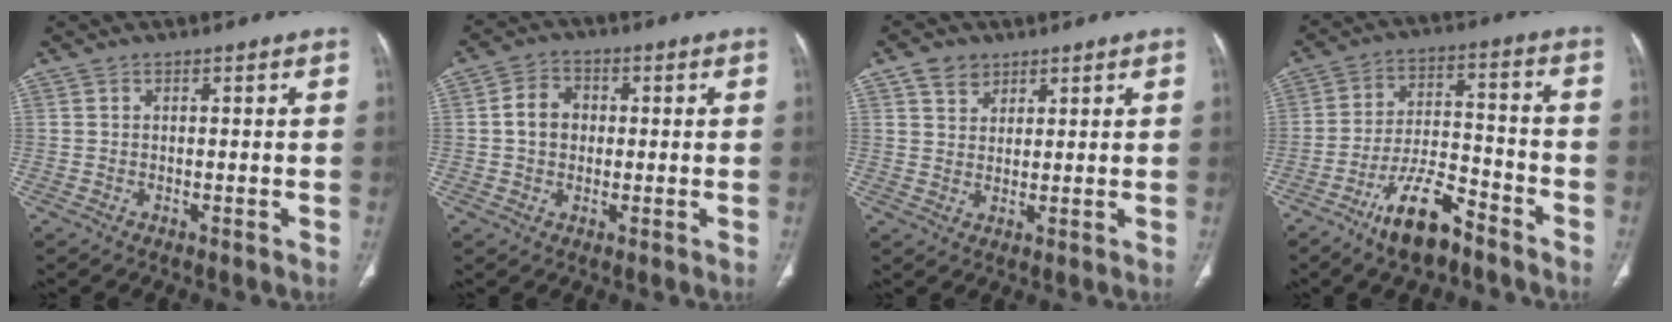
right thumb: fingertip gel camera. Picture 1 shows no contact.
{"total": 5.5, "force": [0.2, 4.5, 3.2], "torque": [-0.044, 0.014, -0.002]}
{"total": 4.2, "force": [2.6, 3.0, 1.3], "torque": [-0.009, -0.015, 0.050]}
{"total": 10.4, "force": [-7.2, 3.6, 6.5], "torque": [-0.112, 0.050, -0.129]}